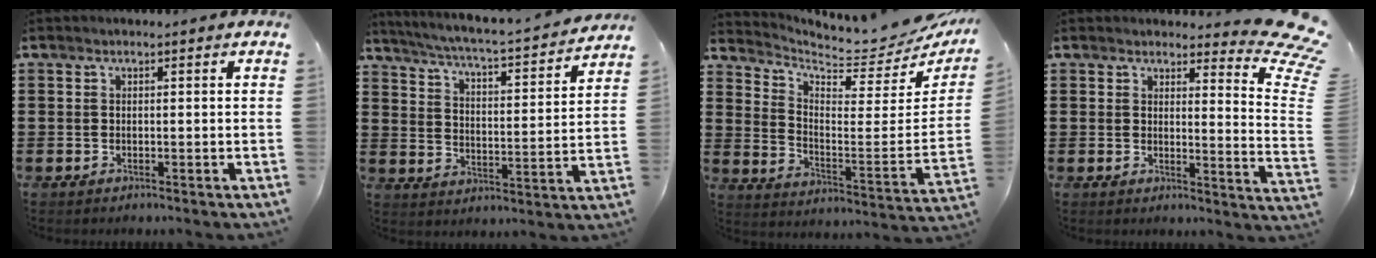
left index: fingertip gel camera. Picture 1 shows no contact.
{"total": 3.9, "force": [3.6, -0.3, 1.5], "torque": [-0.050, -0.037, 0.050]}
{"total": 5.5, "force": [5.2, 0.8, 1.5], "torque": [-0.052, -0.050, 0.085]}
{"total": 6.5, "force": [5.2, 0.8, 3.7], "torque": [-0.052, -0.042, 0.085]}